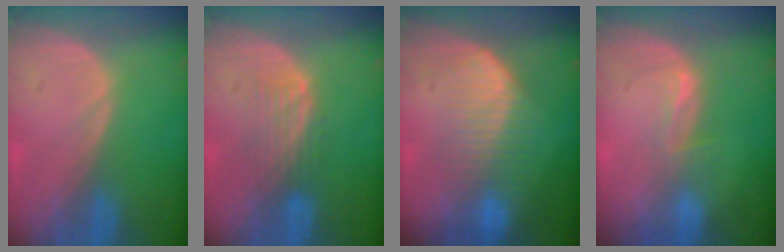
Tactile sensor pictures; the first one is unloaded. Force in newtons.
{"total": 4.5, "press": 3.8, "slide": 2.3}
{"total": 6.8, "press": 6.7, "slide": 1.3}
{"total": 2.6, "press": 2.0, "slide": 1.6}